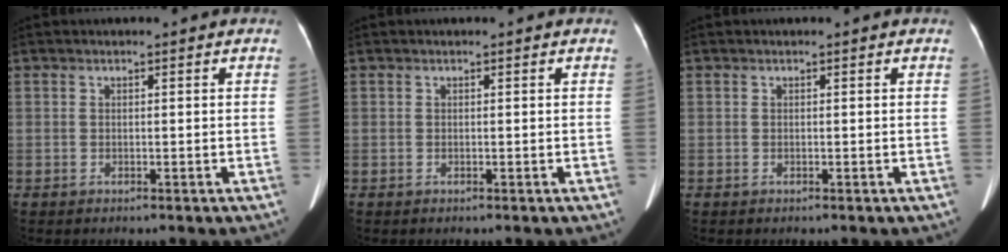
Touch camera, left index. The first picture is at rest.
{"total": 0.0}
{"total": 0.0}